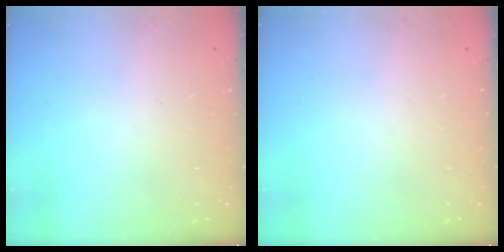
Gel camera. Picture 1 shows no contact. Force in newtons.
{"total": 0.0}